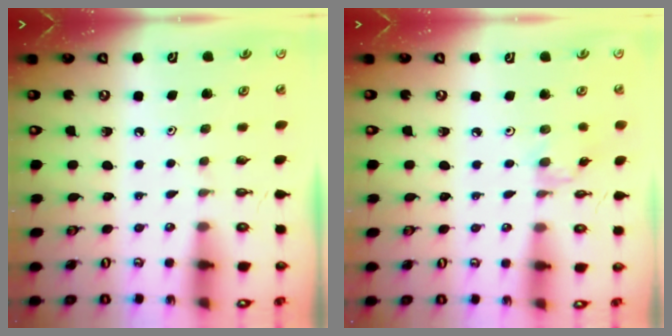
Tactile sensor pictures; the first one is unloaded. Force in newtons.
{"total": 0.9, "press": 0.8, "slide": 0.2}